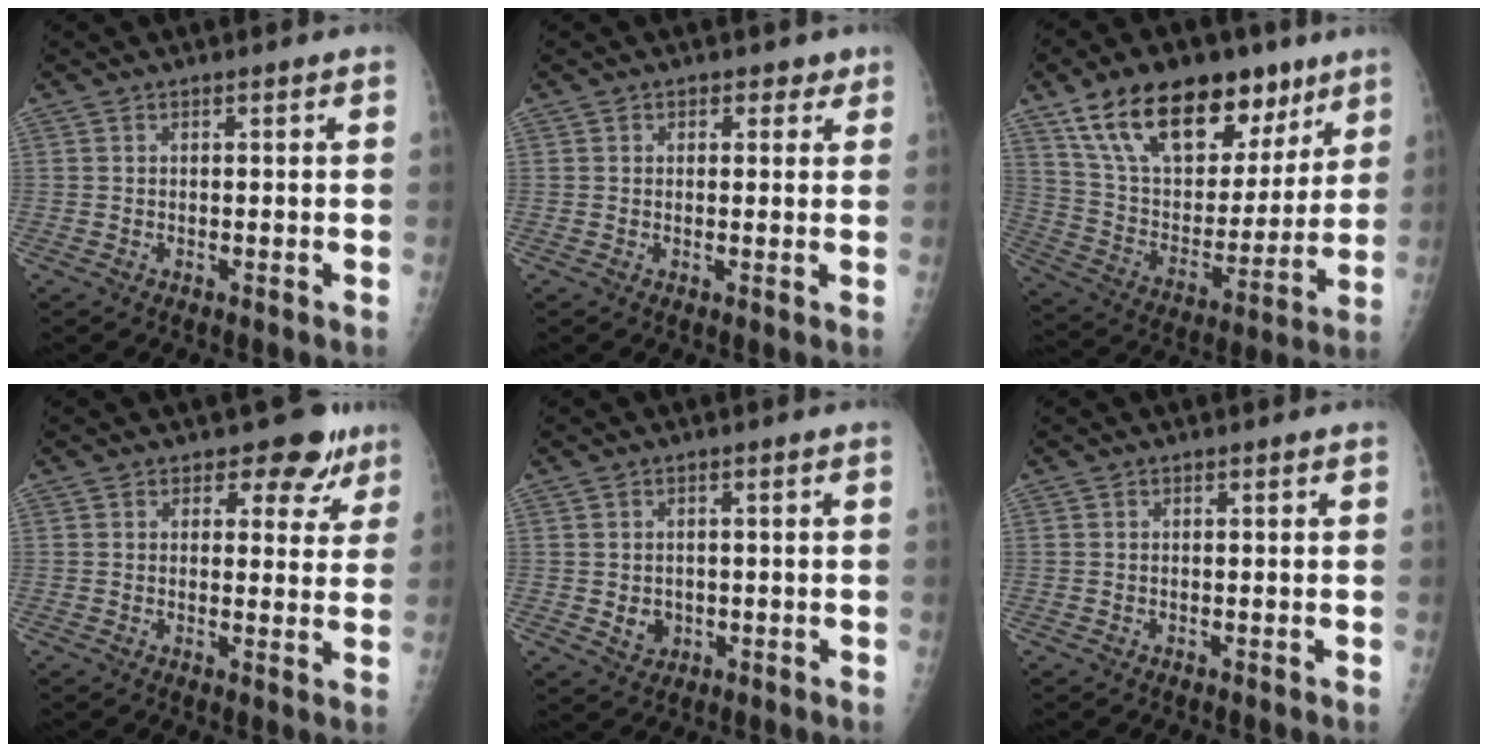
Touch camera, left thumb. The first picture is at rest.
{"total": 2.4, "force": [1.3, 1.9, 0.7], "torque": [0.016, -0.004, 0.010]}
{"total": 25.6, "force": [15.4, 13.7, 15.3], "torque": [-0.214, -0.028, 0.266]}
{"total": 7.3, "force": [4.8, 4.6, 2.9], "torque": [0.005, -0.023, 0.052]}
{"total": 3.4, "force": [-0.4, 3.0, 1.7], "torque": [-0.012, 0.000, 0.004]}
{"total": 0.0}